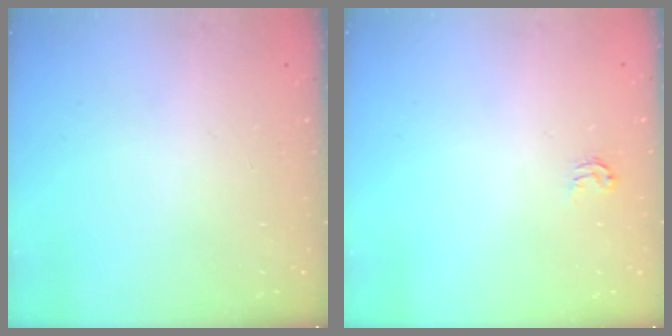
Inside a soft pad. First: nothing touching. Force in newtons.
{"total": 3.1, "press": 3.1, "slide": 0.4}